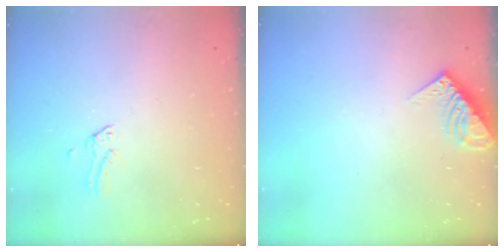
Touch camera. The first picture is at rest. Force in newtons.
{"total": 8.7, "press": 8.6, "slide": 1.0}